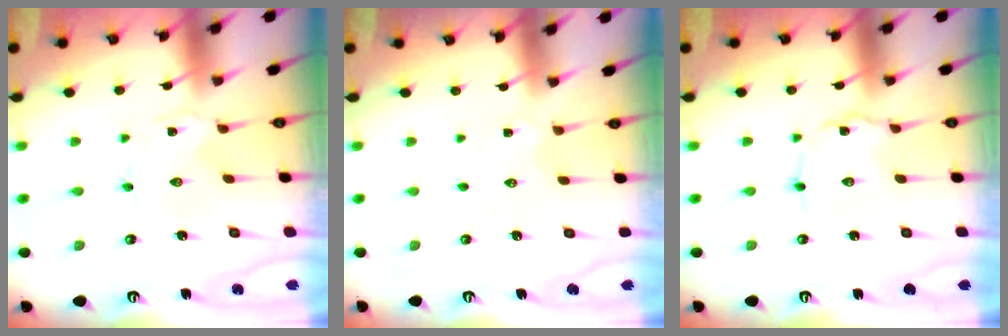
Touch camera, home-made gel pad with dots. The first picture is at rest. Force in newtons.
{"total": 2.6, "press": 2.6, "slide": 0.2}
{"total": 0.8, "press": 0.8, "slide": 0.2}